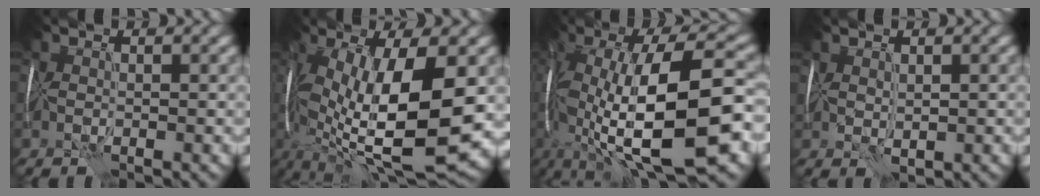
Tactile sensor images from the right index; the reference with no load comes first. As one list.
[{"total": 14.8, "force": [-1.9, 5.9, 13.4], "torque": [-0.252, -0.004, -0.031]}, {"total": 15.4, "force": [-2.9, 5.1, 14.3], "torque": [-0.245, 0.009, -0.047]}, {"total": 1.5, "force": [0.6, 1.0, 1.0], "torque": [-0.017, -0.002, 0.019]}]